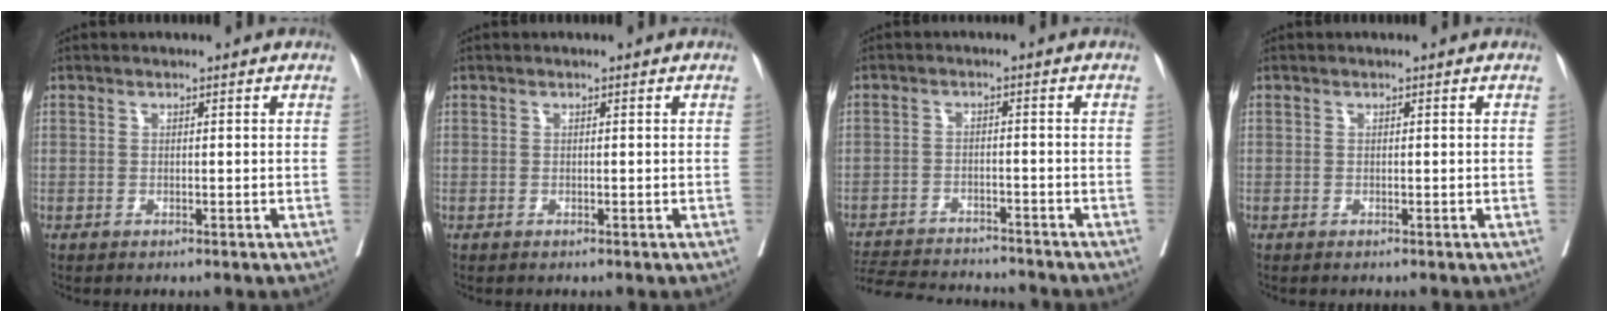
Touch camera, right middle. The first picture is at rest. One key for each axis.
{"total": 0.0}
{"total": 14.1, "fx": -13.3, "fy": 2.0, "fz": 4.2, "tx": -0.089, "ty": -0.006, "tz": -0.191}
{"total": 0.0}